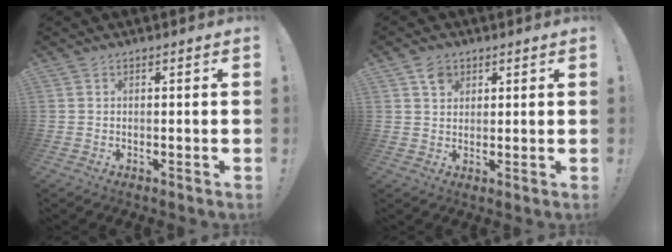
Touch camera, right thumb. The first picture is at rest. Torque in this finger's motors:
{"motor_torque": [0.25, 0.86, 0.44, -0.05, 0.00]}